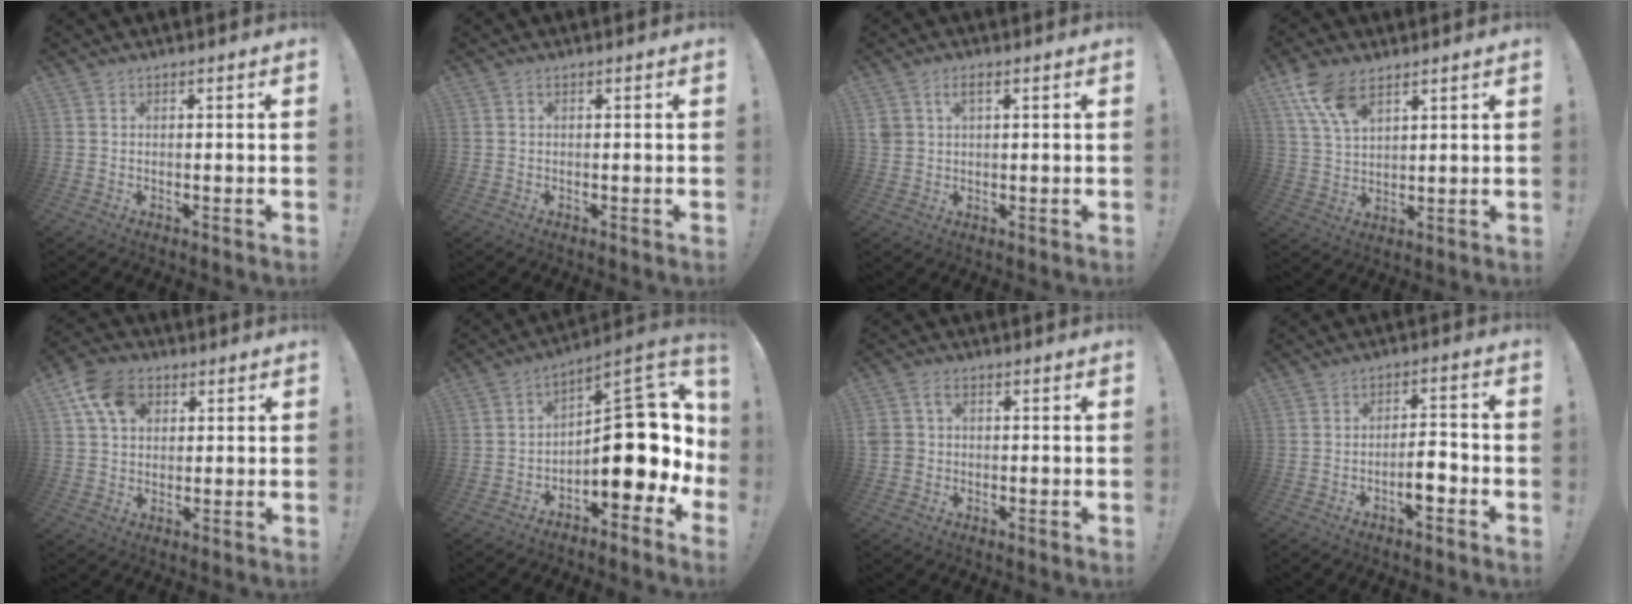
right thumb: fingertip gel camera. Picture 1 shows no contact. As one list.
[{"total": 0.5, "force": [-0.1, 0.3, 0.4], "torque": [-0.013, 0.003, -0.001]}, {"total": 3.7, "force": [1.4, 2.2, 2.6], "torque": [-0.041, 0.000, 0.025]}, {"total": 10.2, "force": [6.4, 4.9, 6.3], "torque": [-0.117, -0.021, 0.124]}, {"total": 11.2, "force": [4.3, 8.2, 6.4], "torque": [-0.115, 0.000, 0.084]}, {"total": 17.4, "force": [-1.2, 8.6, 15.0], "torque": [-0.186, 0.003, -0.009]}, {"total": 3.7, "force": [0.1, 3.1, 2.0], "torque": [-0.025, 0.005, 0.002]}, {"total": 6.2, "force": [-2.8, 2.1, 5.1], "torque": [-0.069, 0.013, -0.047]}]